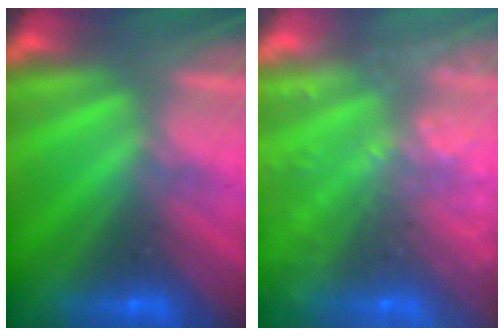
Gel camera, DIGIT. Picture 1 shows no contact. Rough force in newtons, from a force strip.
{"total": 7.3}